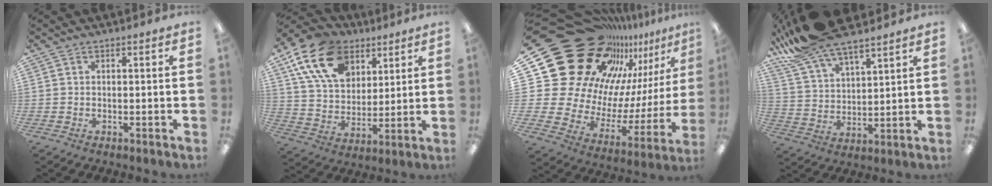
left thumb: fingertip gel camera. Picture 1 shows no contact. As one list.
[{"total": 17.8, "force": [9.8, 11.7, 9.2], "torque": [-0.170, -0.025, 0.185]}, {"total": 27.8, "force": [19.0, 16.7, 11.5], "torque": [-0.157, -0.177, 0.388]}, {"total": 14.3, "force": [12.3, 3.3, 6.4], "torque": [-0.159, -0.055, 0.227]}]